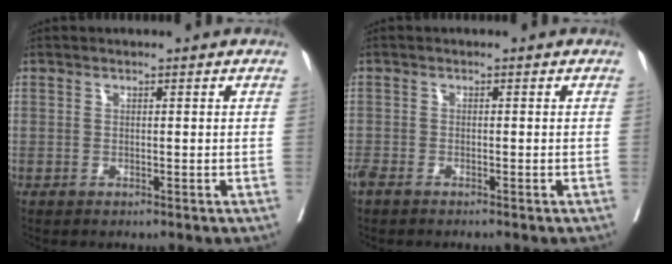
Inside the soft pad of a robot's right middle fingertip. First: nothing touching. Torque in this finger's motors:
{"motor_torque": [0.26, -0.25, 0.18, 0.08]}